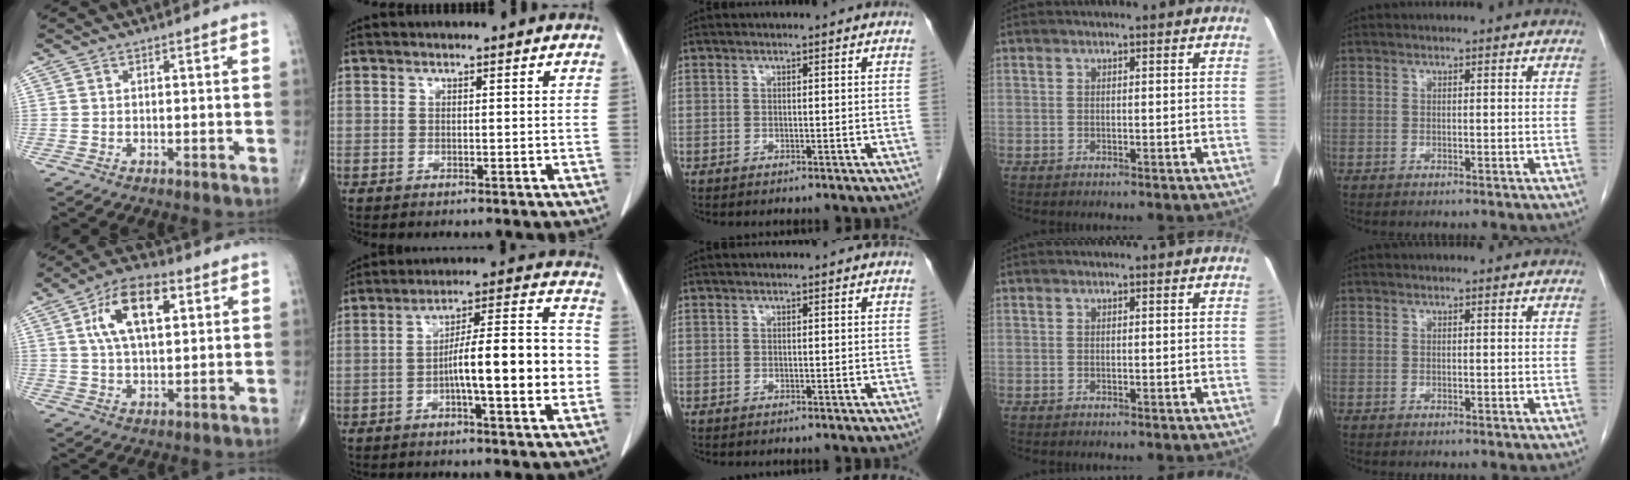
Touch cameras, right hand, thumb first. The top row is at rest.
{"thumb": {"total": 13.1, "force": [4.2, 6.6, 10.5], "torque": [-0.178, 0.005, 0.071]}, "index": {"total": 14.2, "force": [-2.7, 1.9, 13.8], "torque": [-0.213, 0.024, -0.042]}}